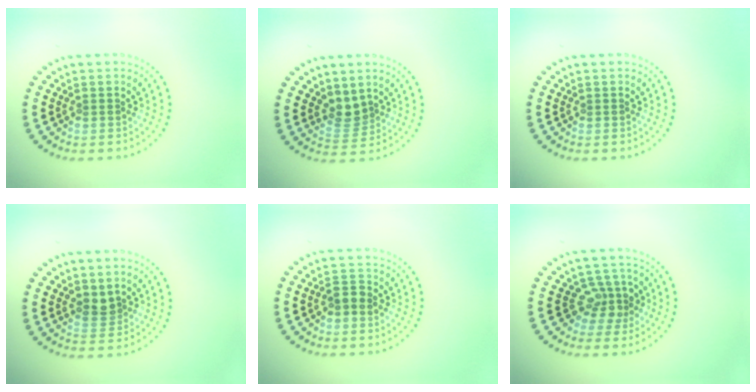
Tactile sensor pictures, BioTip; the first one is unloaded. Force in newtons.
{"total": 2.1, "press": 1.6, "slide": 1.3}
{"total": 0.0}
{"total": 1.7, "press": 1.4, "slide": 1.0}
{"total": 1.1, "press": 1.1, "slide": 0.4}
{"total": 2.4, "press": 2.0, "slide": 1.4}